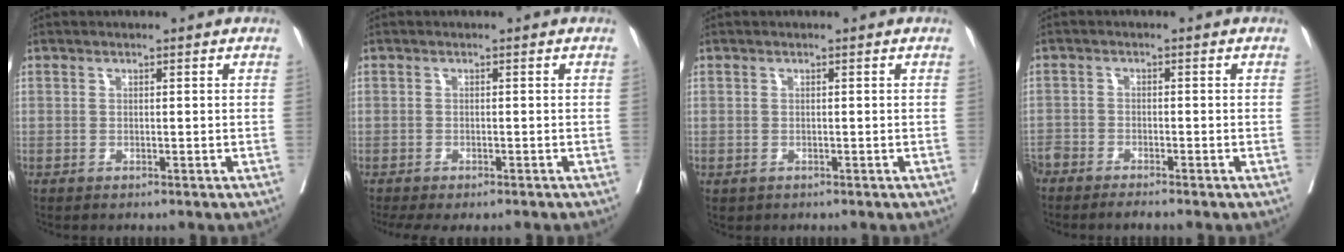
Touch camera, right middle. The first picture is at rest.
{"total": 5.2, "force": [-4.2, 1.9, 2.3], "torque": [-0.026, -0.008, -0.065]}
{"total": 0.6, "force": [-0.3, 0.6, 0.2], "torque": [-0.007, 0.002, 0.003]}
{"total": 4.8, "force": [-4.3, 0.6, 1.9], "torque": [-0.033, -0.009, -0.078]}